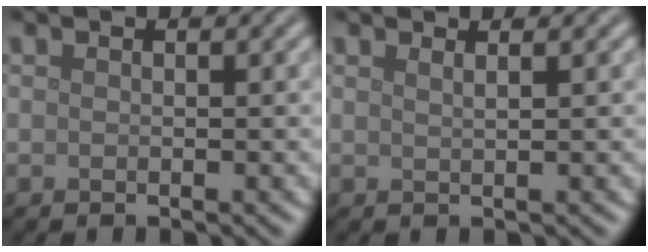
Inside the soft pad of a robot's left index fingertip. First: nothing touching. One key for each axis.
{"total": 1.5, "fx": 1.0, "fy": 0.7, "fz": 1.0, "tx": 0.000, "ty": 0.002, "tz": -0.001}